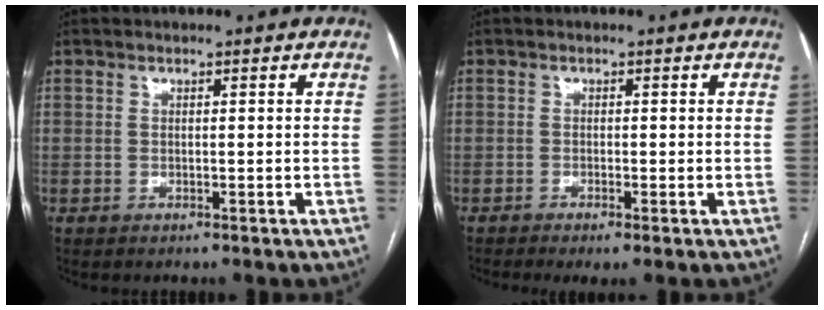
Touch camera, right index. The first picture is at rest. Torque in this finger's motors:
{"motor_torque": [0.95, -0.82, 0.36, 0.07]}